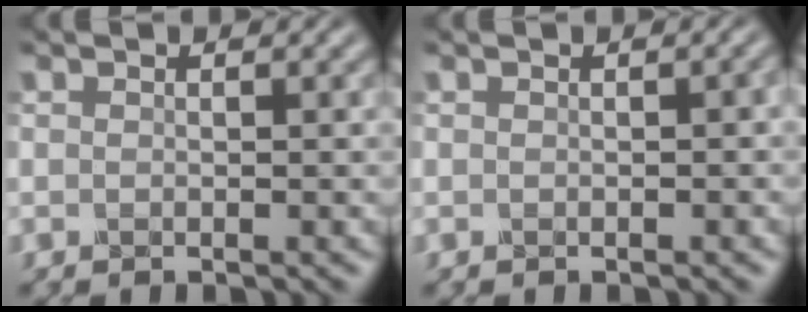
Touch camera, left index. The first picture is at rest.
{"total": 1.4, "force": [-0.4, 0.7, 1.1], "torque": [-0.003, 0.009, -0.010]}